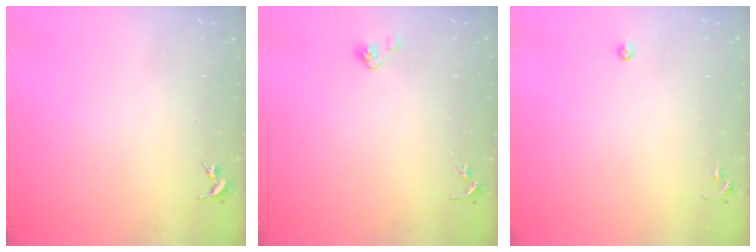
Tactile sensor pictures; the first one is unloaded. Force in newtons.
{"total": 5.0, "press": 4.4, "slide": 2.3}
{"total": 3.4, "press": 3.3, "slide": 0.7}